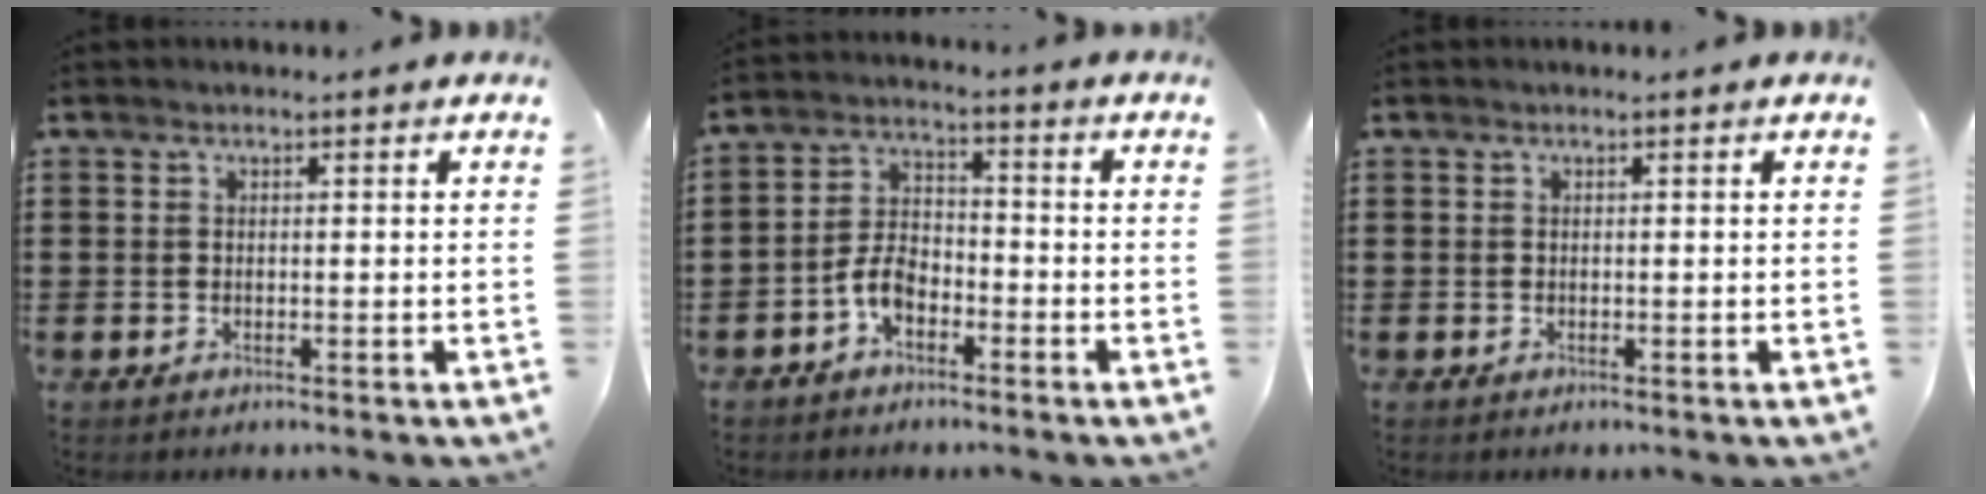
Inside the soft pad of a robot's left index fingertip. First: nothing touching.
{"total": 5.1, "force": [-2.9, 2.9, 3.1], "torque": [-0.076, 0.007, -0.060]}
{"total": 0.0}